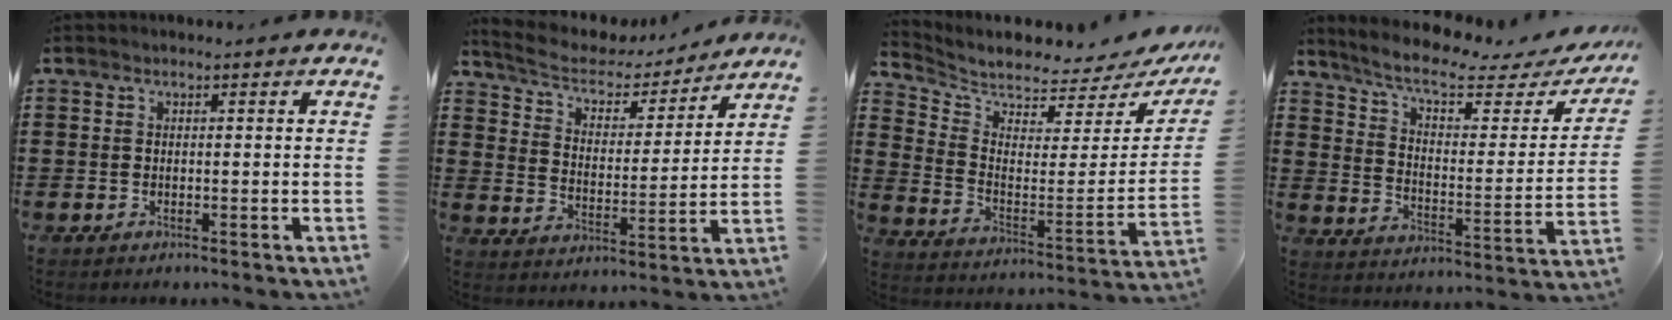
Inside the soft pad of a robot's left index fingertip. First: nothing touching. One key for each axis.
{"total": 5.3, "fx": 4.6, "fy": 1.8, "fz": 1.7, "tx": -0.061, "ty": -0.028, "tz": 0.073}
{"total": 4.3, "fx": 4.2, "fy": 0.3, "fz": 0.8, "tx": -0.045, "ty": -0.050, "tz": 0.066}
{"total": 7.5, "fx": 5.6, "fy": 1.4, "fz": 4.7, "tx": -0.108, "ty": -0.032, "tz": 0.091}